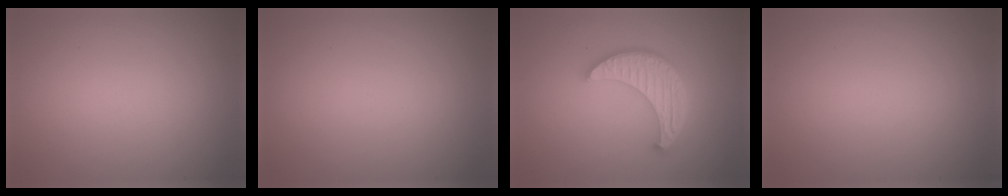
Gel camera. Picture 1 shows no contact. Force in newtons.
{"total": 0.0}
{"total": 5.6, "press": 4.3, "slide": 3.6}
{"total": 0.0}